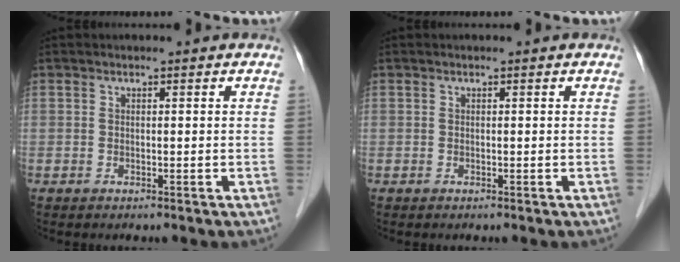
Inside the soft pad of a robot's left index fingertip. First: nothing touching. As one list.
[{"total": 0.0}]